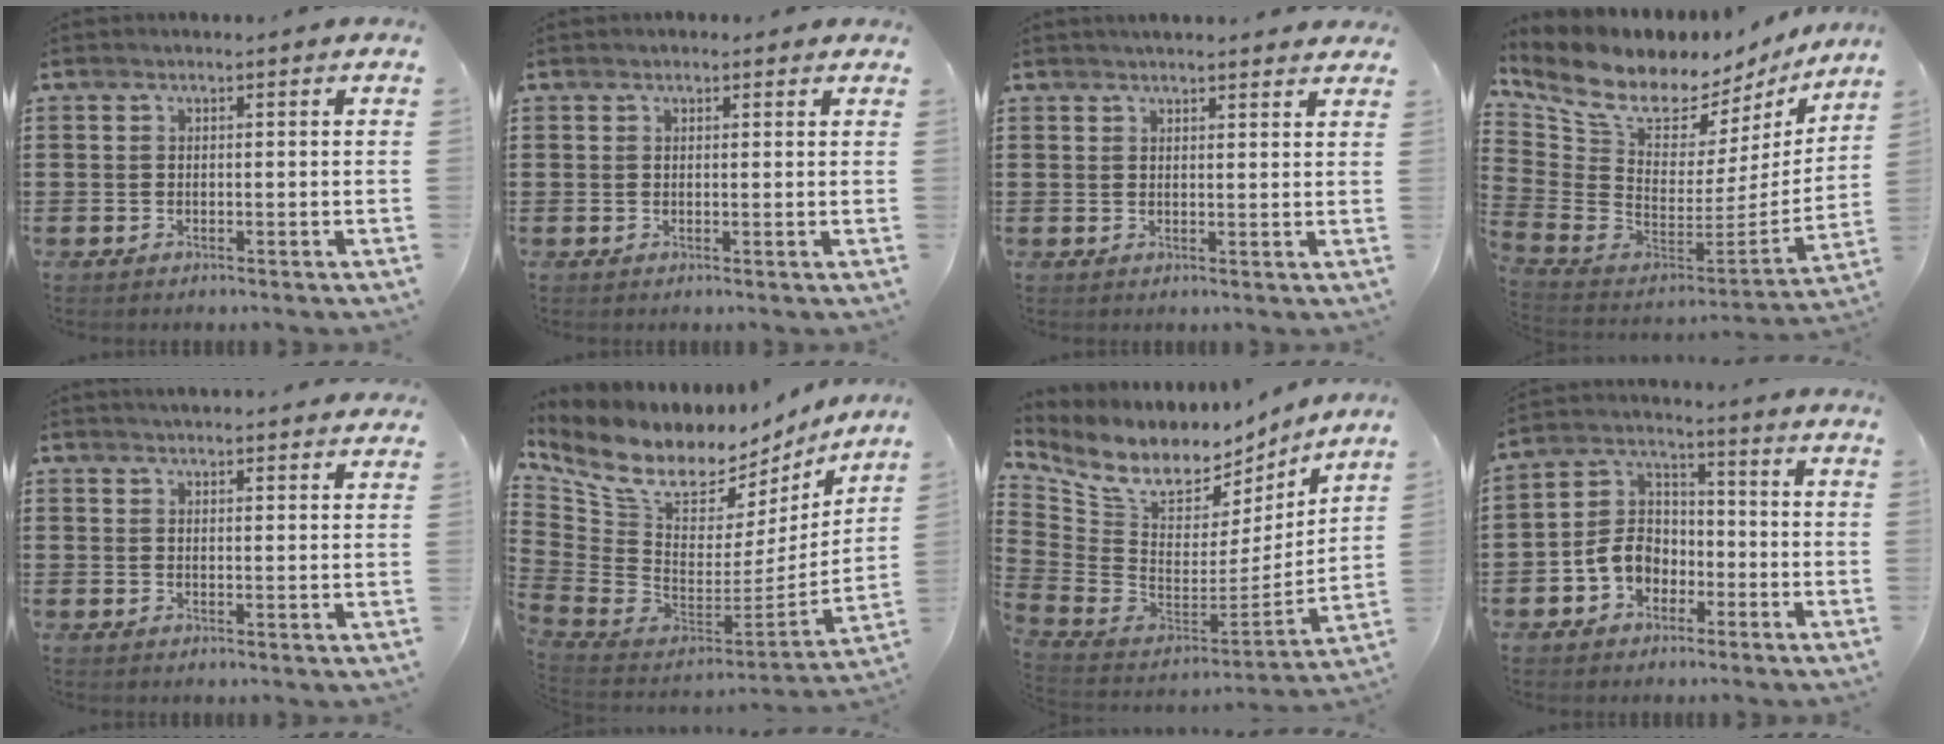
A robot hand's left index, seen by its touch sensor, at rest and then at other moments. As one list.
[{"total": 1.0, "force": [0.8, 0.5, 0.3], "torque": [-0.006, 0.006, 0.014]}, {"total": 2.3, "force": [2.3, 0.0, 0.3], "torque": [-0.010, -0.002, 0.043]}, {"total": 8.2, "force": [6.2, 3.7, 3.9], "torque": [-0.114, -0.058, 0.112]}, {"total": 2.3, "force": [2.3, -0.1, 0.0], "torque": [-0.006, -0.007, 0.044]}, {"total": 9.6, "force": [7.0, 4.6, 4.7], "torque": [-0.137, -0.062, 0.126]}, {"total": 9.1, "force": [6.3, 4.7, 4.5], "torque": [-0.131, -0.051, 0.112]}, {"total": 6.8, "force": [-2.9, 5.3, 3.1], "torque": [-0.089, 0.013, -0.063]}]